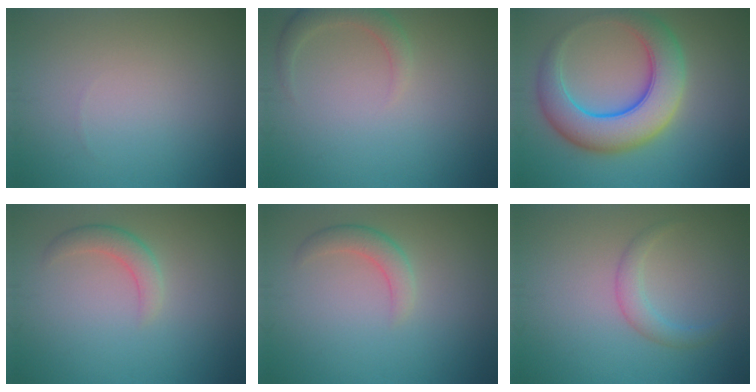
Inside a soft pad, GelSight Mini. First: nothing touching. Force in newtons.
{"total": 2.2, "press": 2.2, "slide": 0.3}
{"total": 8.4, "press": 8.4, "slide": 0.2}
{"total": 2.2, "press": 2.1, "slide": 0.1}
{"total": 2.2, "press": 2.1, "slide": 0.1}
{"total": 1.8, "press": 1.8, "slide": 0.1}